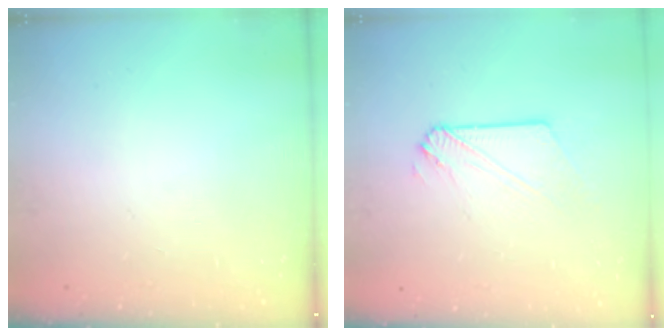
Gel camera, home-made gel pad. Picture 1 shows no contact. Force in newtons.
{"total": 4.4, "press": 4.4, "slide": 0.5}